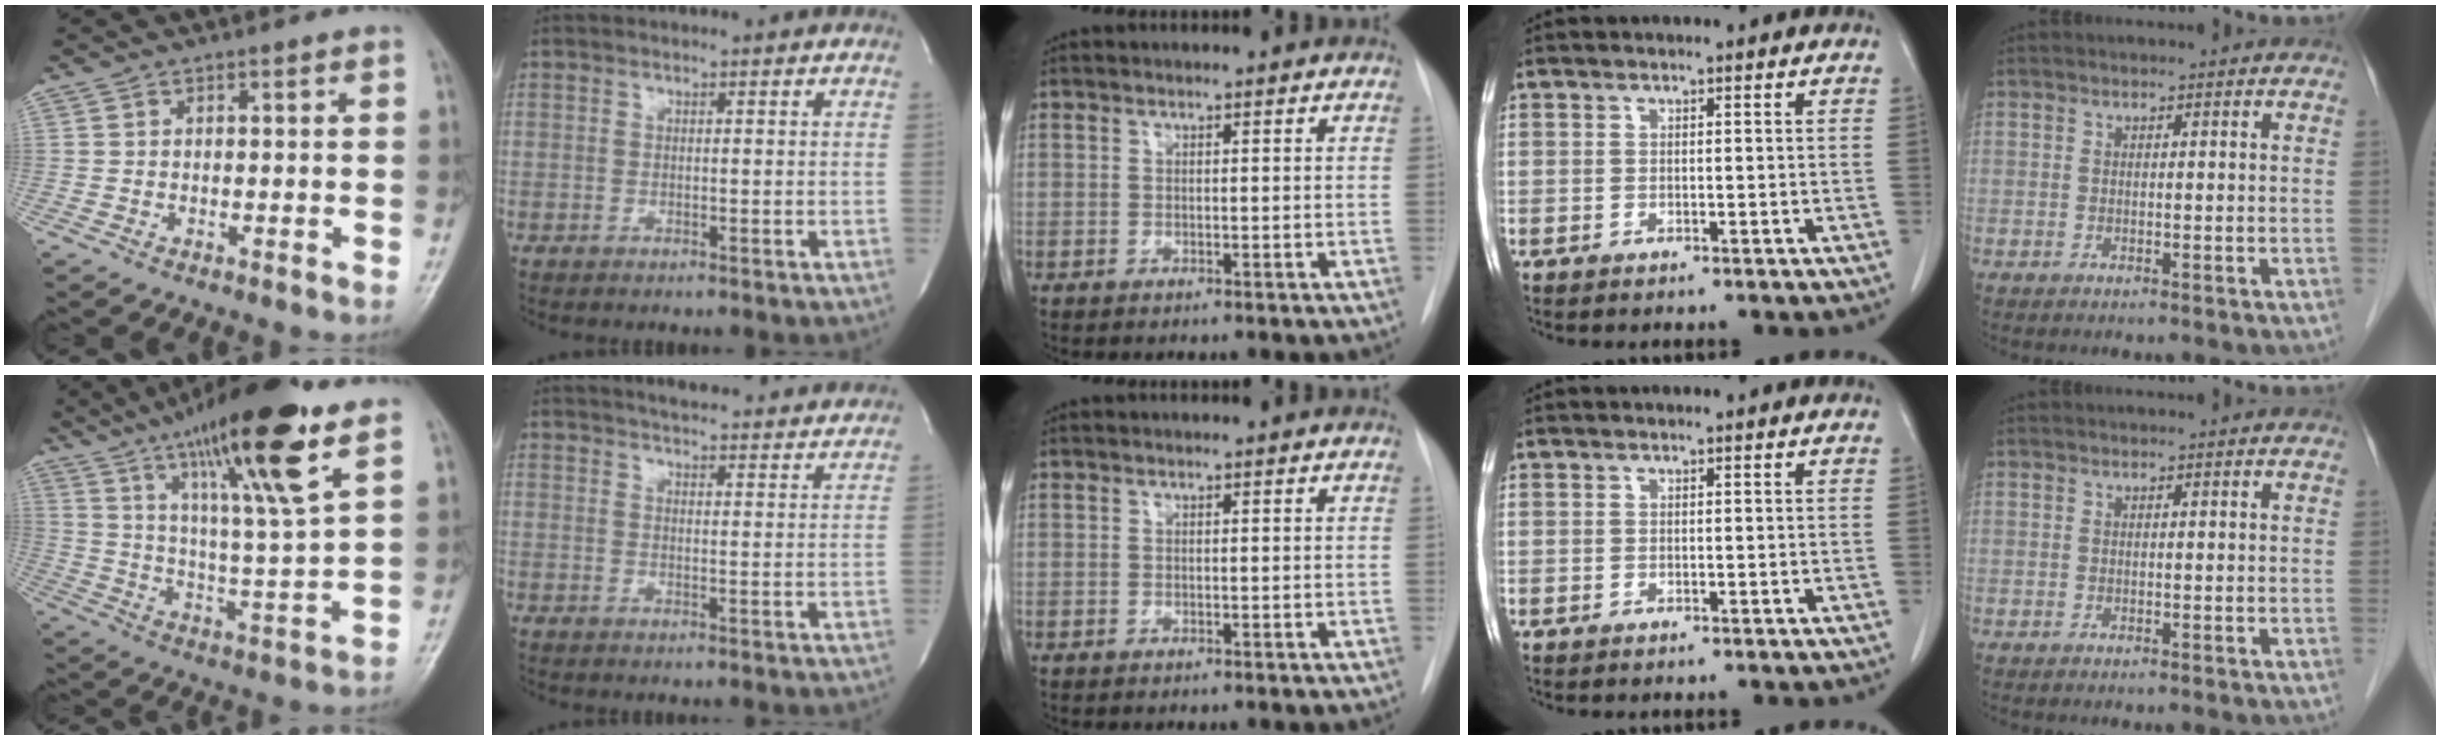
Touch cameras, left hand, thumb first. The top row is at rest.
{"thumb": {"total": 20.4, "force": [12.1, 2.4, 16.3], "torque": [-0.259, -0.050, 0.203]}, "index": {"total": 16.4, "force": [15.4, 2.6, 5.1], "torque": [-0.061, 0.005, 0.185]}}